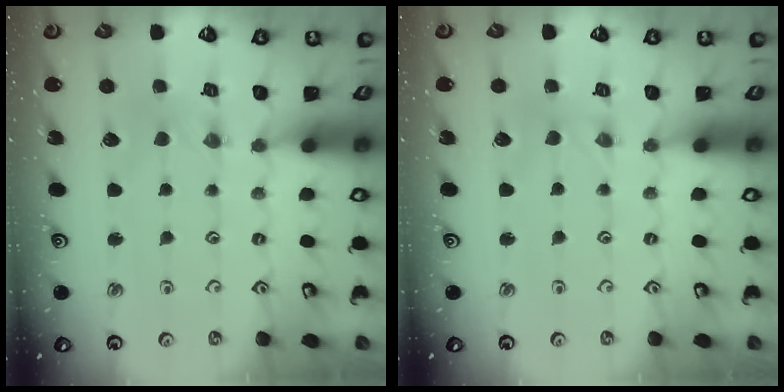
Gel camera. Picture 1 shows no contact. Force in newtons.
{"total": 0.0}